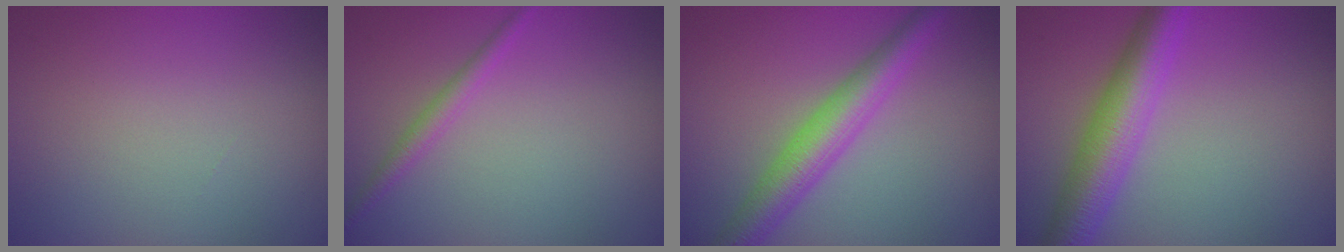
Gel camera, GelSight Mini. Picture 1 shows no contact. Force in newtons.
{"total": 1.5, "press": 1.5, "slide": 0.1}
{"total": 4.9, "press": 4.9, "slide": 0.1}
{"total": 5.9, "press": 5.9, "slide": 0.2}